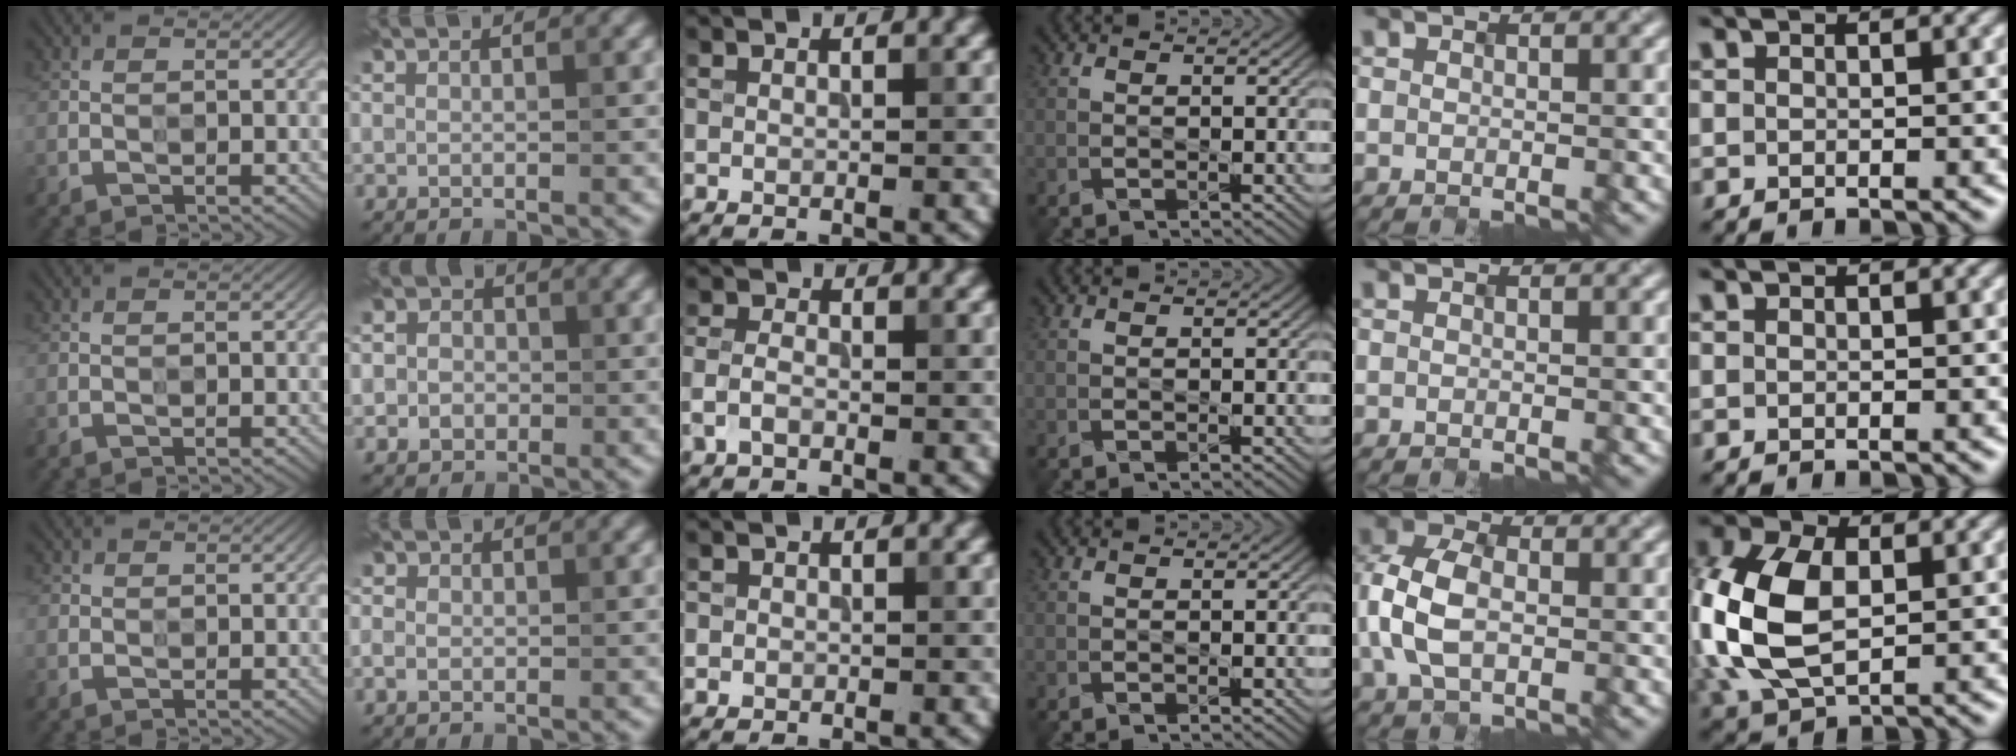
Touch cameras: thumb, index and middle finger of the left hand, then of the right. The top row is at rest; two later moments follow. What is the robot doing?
{"motion": "wipe", "object": "paper plate"}